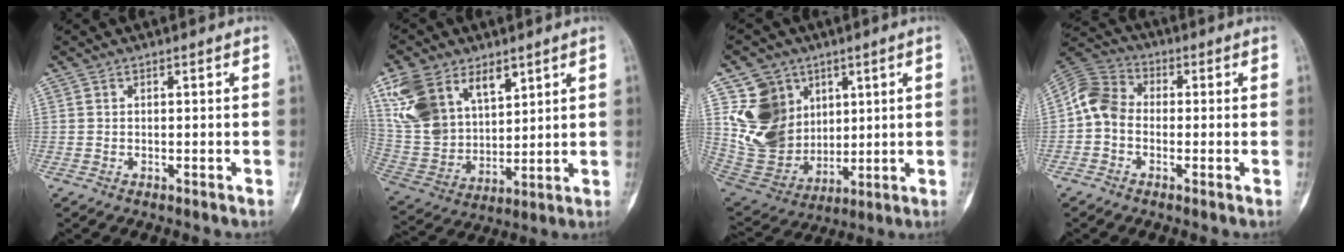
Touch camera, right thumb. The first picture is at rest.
{"total": 16.6, "force": [8.7, 10.5, 9.4], "torque": [-0.162, -0.025, 0.187]}
{"total": 16.2, "force": [5.9, 13.5, 6.6], "torque": [-0.094, -0.019, 0.134]}
{"total": 8.0, "force": [-0.9, 6.4, 4.7], "torque": [-0.077, 0.025, -0.036]}